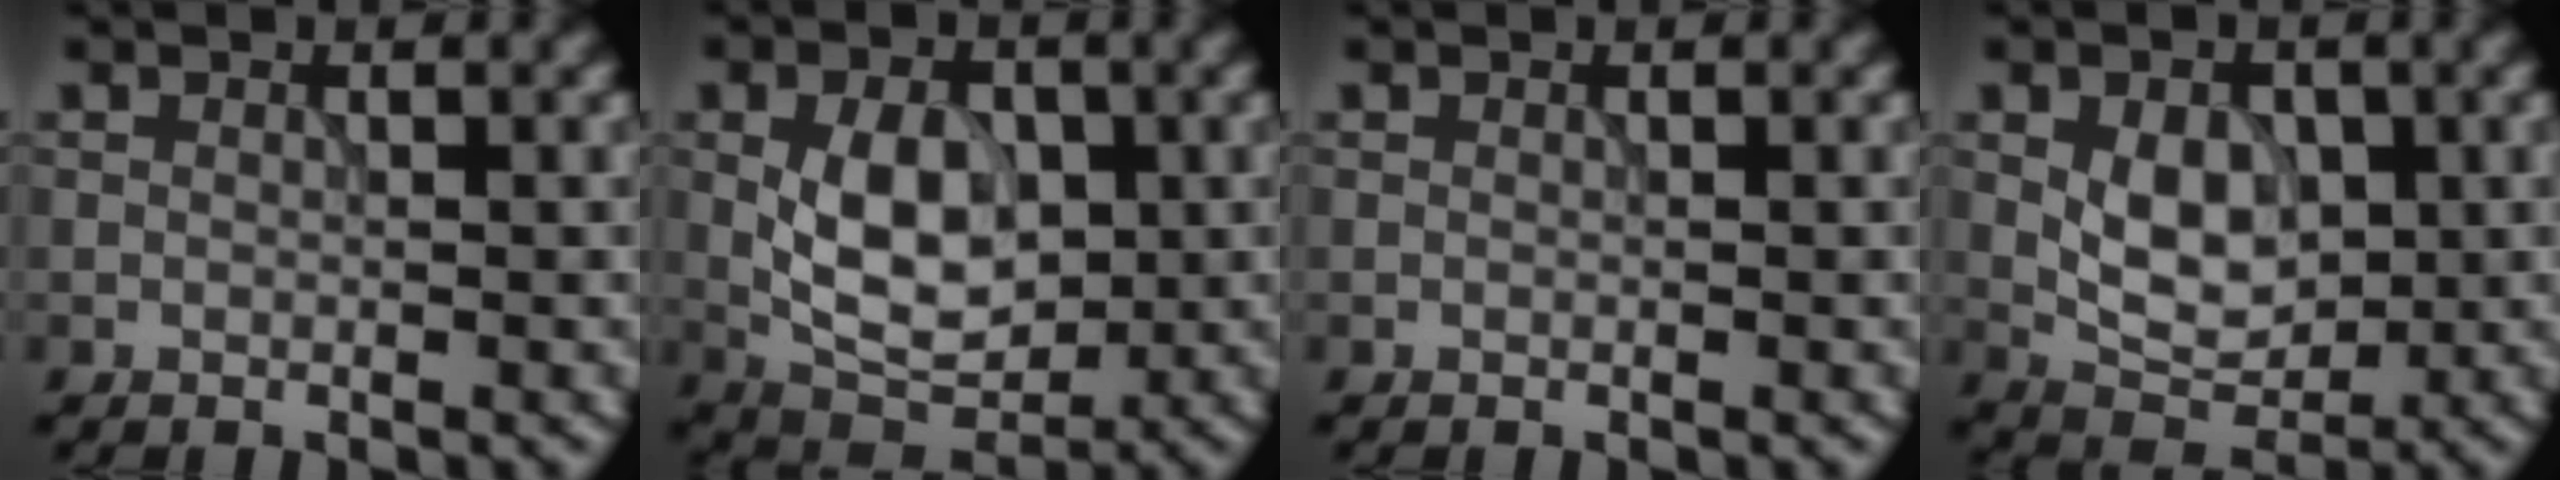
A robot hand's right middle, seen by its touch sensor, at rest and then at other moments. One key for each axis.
{"total": 6.4, "fx": -0.2, "fy": 4.0, "fz": 5.0, "tx": -0.094, "ty": -0.004, "tz": -0.006}
{"total": 0.0}
{"total": 4.8, "fx": 0.0, "fy": 3.2, "fz": 3.6, "tx": -0.059, "ty": -0.004, "tz": 0.000}